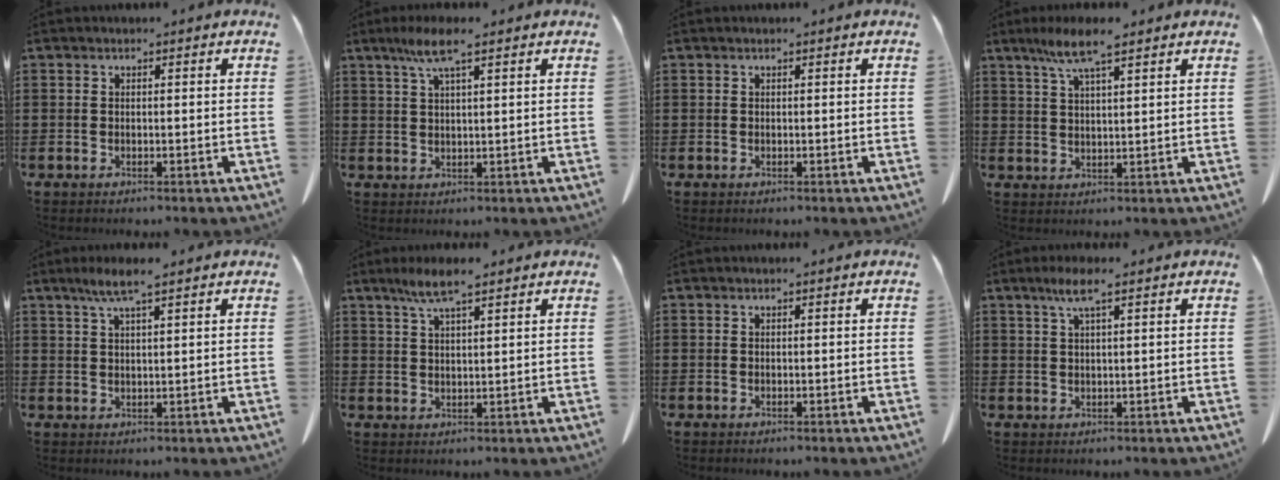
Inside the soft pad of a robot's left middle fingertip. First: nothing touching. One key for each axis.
{"total": 5.8, "fx": 3.4, "fy": 0.6, "fz": 4.6, "tx": -0.097, "ty": 0.004, "tz": 0.059}
{"total": 0.0}
{"total": 6.8, "fx": 4.5, "fy": 0.8, "fz": 5.0, "tx": -0.107, "ty": 0.002, "tz": 0.079}
{"total": 4.3, "fx": 2.8, "fy": 0.3, "fz": 3.3, "tx": -0.070, "ty": 0.005, "tz": 0.048}
{"total": 5.4, "fx": 3.7, "fy": 0.7, "fz": 3.9, "tx": -0.084, "ty": 0.004, "tz": 0.064}
{"total": 0.0}
{"total": 3.9, "fx": 2.2, "fy": 0.5, "fz": 3.1, "tx": -0.067, "ty": 0.003, "tz": 0.038}